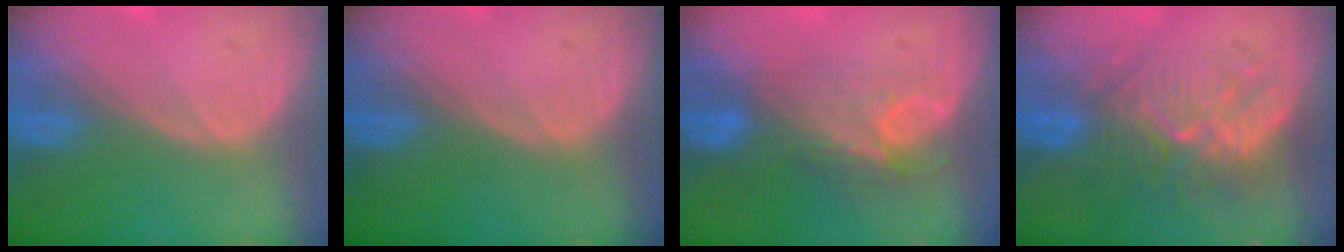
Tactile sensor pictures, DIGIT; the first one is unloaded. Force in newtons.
{"total": 0.0}
{"total": 7.6, "press": 6.6, "slide": 3.7}
{"total": 9.1, "press": 8.8, "slide": 2.3}